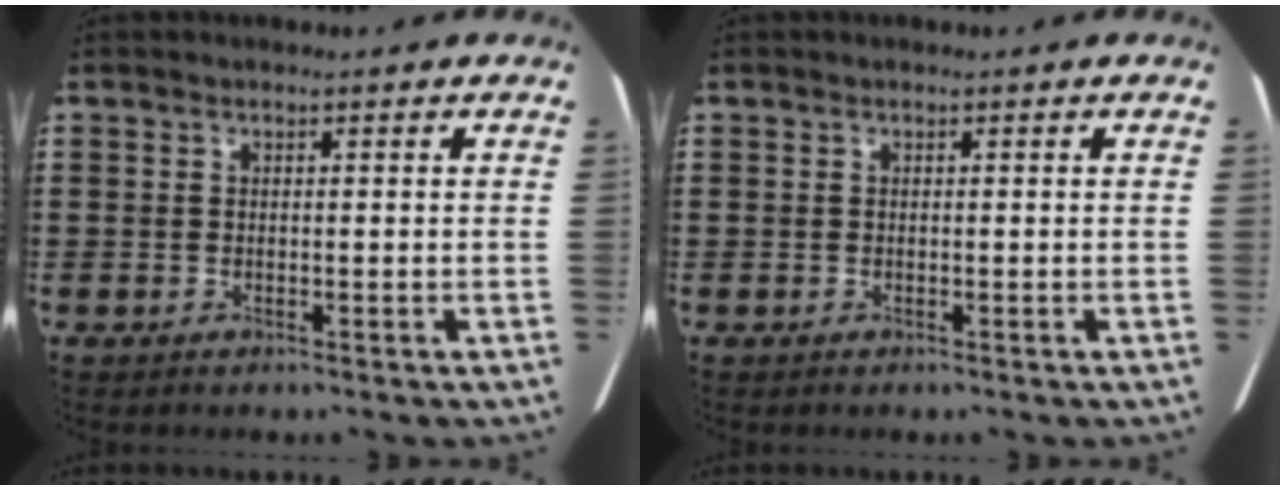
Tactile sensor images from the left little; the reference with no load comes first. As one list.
[{"total": 0.0}]